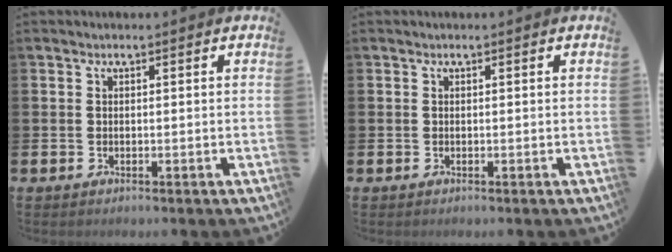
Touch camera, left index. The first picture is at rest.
{"total": 0.0}